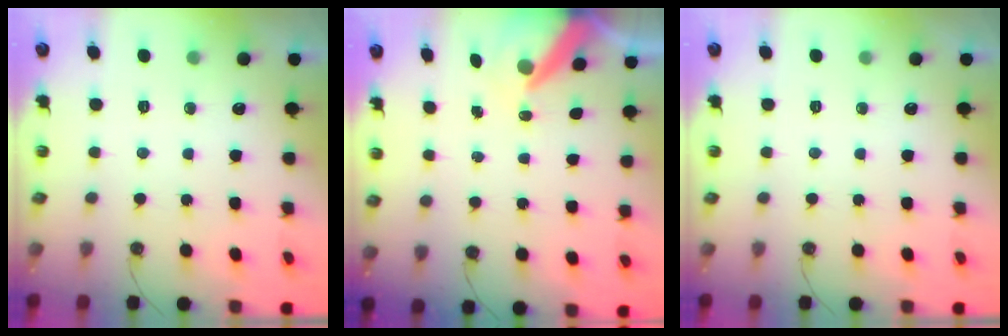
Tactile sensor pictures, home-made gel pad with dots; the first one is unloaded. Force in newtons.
{"total": 9.0, "press": 8.9, "slide": 0.8}
{"total": 0.0}